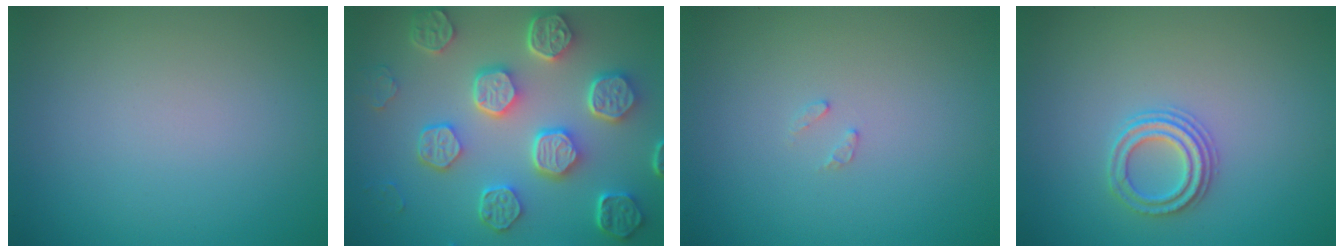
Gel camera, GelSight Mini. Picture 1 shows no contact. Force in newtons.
{"total": 8.3, "press": 6.2, "slide": 5.6}
{"total": 0.8, "press": 0.7, "slide": 0.1}
{"total": 2.3, "press": 2.2, "slide": 0.8}